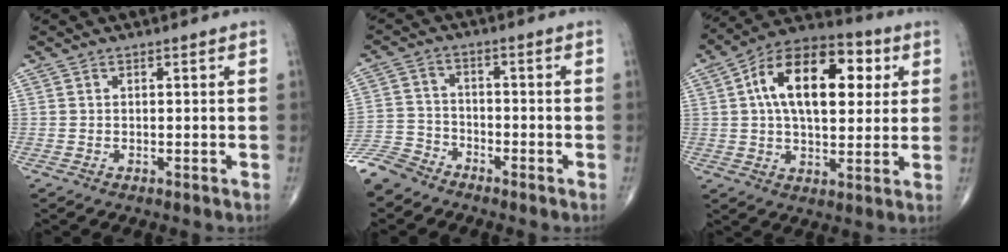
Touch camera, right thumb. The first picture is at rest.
{"total": 7.3, "force": [-6.3, 3.5, 1.3], "torque": [-0.027, 0.016, -0.135]}
{"total": 19.7, "force": [4.8, 10.8, 15.8], "torque": [-0.226, 0.016, 0.068]}